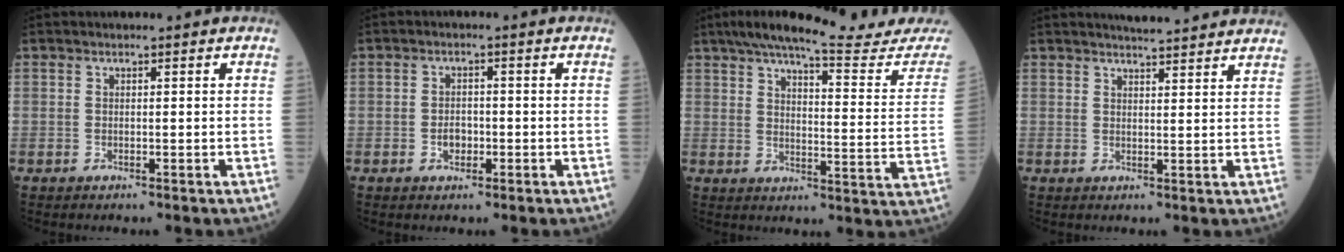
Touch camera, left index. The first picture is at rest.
{"total": 2.3, "force": [-0.9, 1.6, 1.5], "torque": [-0.026, 0.004, -0.014]}
{"total": 22.8, "force": [20.9, 0.5, 9.0], "torque": [-0.126, -0.068, 0.261]}
{"total": 8.2, "force": [7.7, 0.3, 2.8], "torque": [-0.042, 0.015, 0.088]}